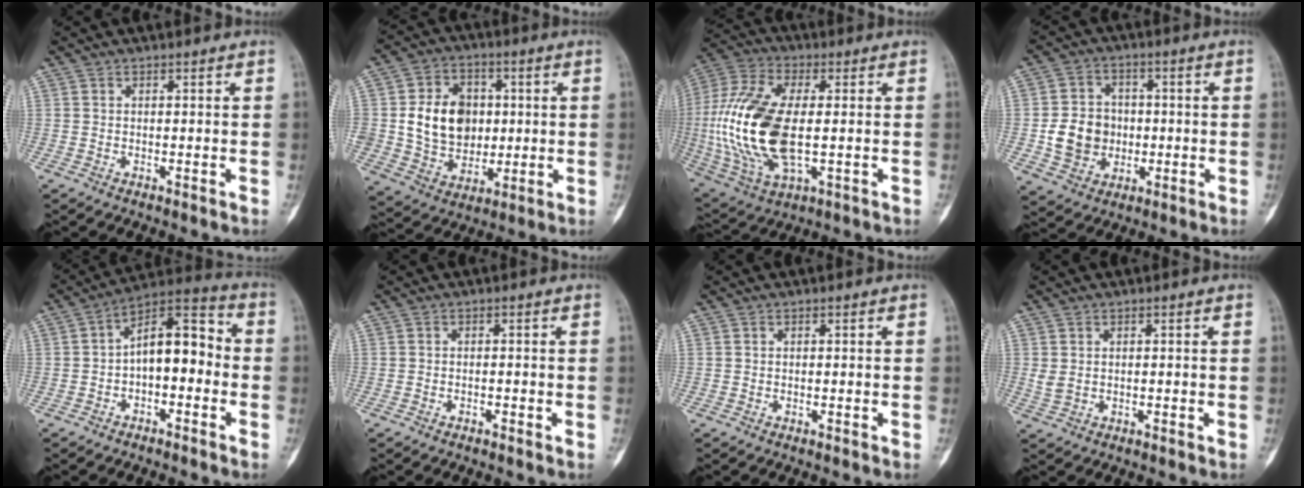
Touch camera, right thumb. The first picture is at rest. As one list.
[{"total": 14.4, "force": [1.3, 11.5, 8.6], "torque": [-0.105, 0.002, 0.032]}, {"total": 21.4, "force": [-1.0, 10.2, 18.8], "torque": [-0.416, -0.005, -0.011]}, {"total": 9.9, "force": [-1.0, 8.6, 4.7], "torque": [-0.054, 0.012, -0.014]}, {"total": 11.7, "force": [-1.4, 6.2, 9.8], "torque": [-0.128, 0.049, -0.036]}, {"total": 0.7, "force": [-0.4, 0.3, 0.4], "torque": [-0.010, 0.006, -0.008]}, {"total": 0.0}, {"total": 1.9, "force": [0.2, 1.4, 1.4], "torque": [-0.030, 0.001, 0.010]}]